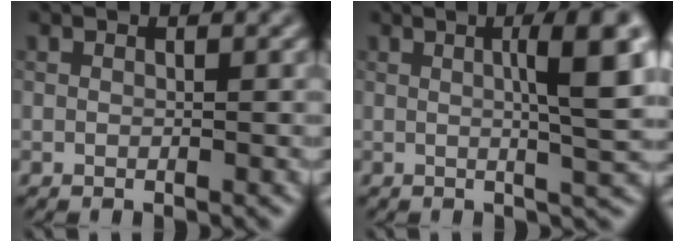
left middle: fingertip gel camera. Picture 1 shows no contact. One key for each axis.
{"total": 7.3, "fx": 1.5, "fy": 1.4, "fz": 7.0, "tx": -0.084, "ty": 0.010, "tz": 0.020}